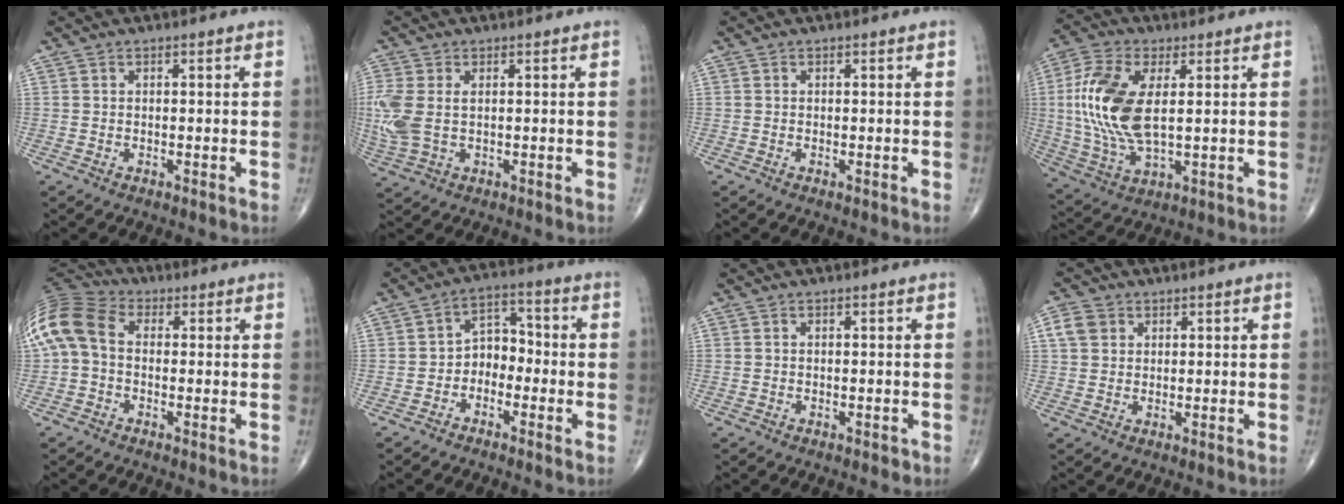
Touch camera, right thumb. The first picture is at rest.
{"total": 7.8, "force": [0.5, 4.7, 6.2], "torque": [-0.175, 0.006, 0.020]}
{"total": 0.0}
{"total": 15.5, "force": [2.0, 7.3, 13.5], "torque": [-0.297, -0.004, 0.043]}
{"total": 12.3, "force": [0.3, 8.8, 8.6], "torque": [-0.180, 0.031, -0.008]}
{"total": 5.8, "force": [-2.1, 4.3, 3.3], "torque": [-0.024, 0.038, -0.052]}
{"total": 0.7, "force": [-0.4, 0.4, 0.4], "torque": [-0.004, 0.000, -0.006]}
{"total": 4.1, "force": [1.4, 3.4, 1.8], "torque": [-0.025, 0.003, 0.027]}